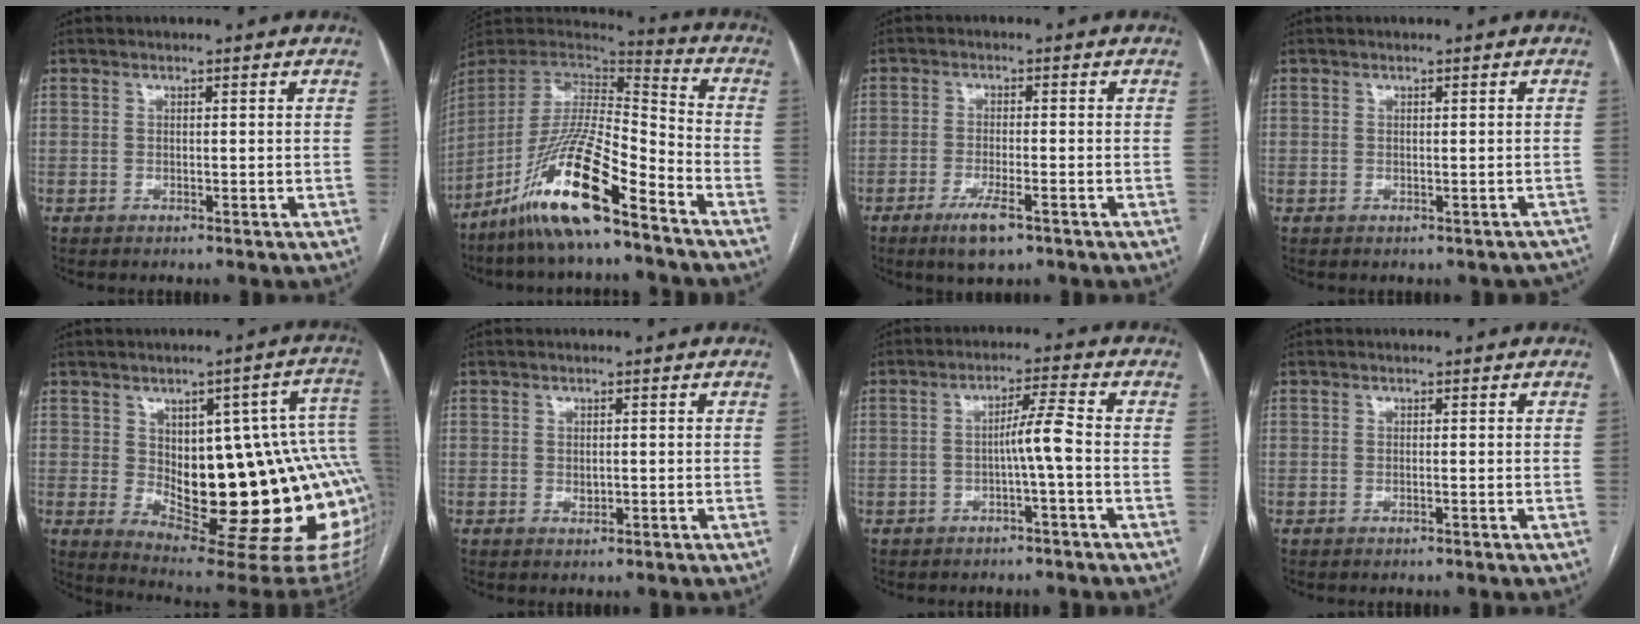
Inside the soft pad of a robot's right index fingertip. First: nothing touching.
{"total": 17.9, "force": [-11.9, 1.9, 13.2], "torque": [-0.280, -0.020, -0.223]}
{"total": 5.3, "force": [-3.2, 1.0, 4.1], "torque": [-0.081, -0.009, -0.050]}
{"total": 3.2, "force": [-2.1, 2.3, 0.4], "torque": [0.012, 0.022, -0.026]}
{"total": 26.8, "force": [-1.6, 8.8, 25.3], "torque": [-0.255, 0.015, 0.003]}
{"total": 1.0, "force": [-0.2, 0.6, 0.8], "torque": [-0.014, -0.001, 0.000]}
{"total": 4.5, "force": [-1.3, -0.6, 4.2], "torque": [-0.072, 0.010, -0.020]}
{"total": 0.0}